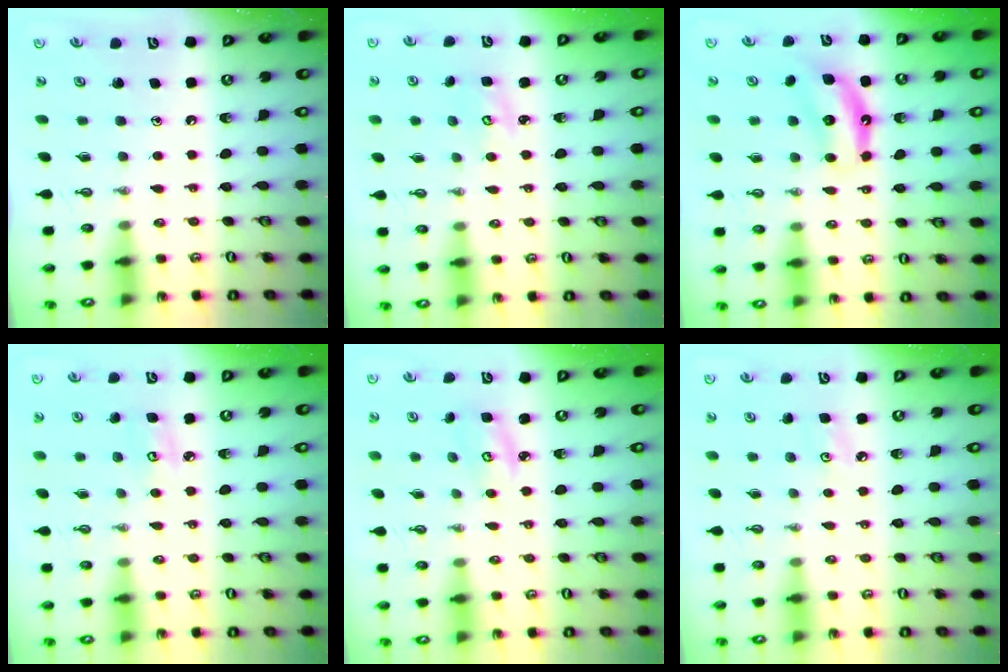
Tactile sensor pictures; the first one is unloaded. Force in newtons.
{"total": 2.3, "press": 2.3, "slide": 0.2}
{"total": 7.1, "press": 7.1, "slide": 0.7}
{"total": 4.4, "press": 4.4, "slide": 0.5}
{"total": 4.7, "press": 4.7, "slide": 0.5}
{"total": 3.9, "press": 3.8, "slide": 0.6}